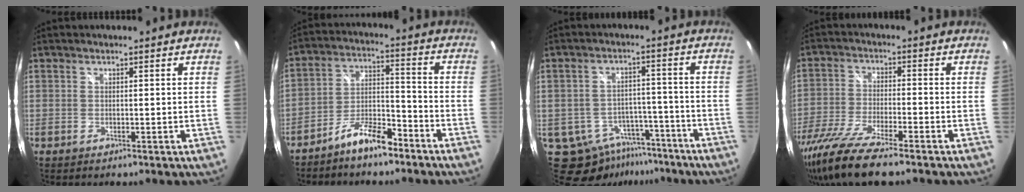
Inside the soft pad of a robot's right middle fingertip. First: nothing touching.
{"total": 8.1, "force": [-6.5, 2.1, 4.3], "torque": [-0.090, 0.026, -0.117]}
{"total": 12.0, "force": [-8.5, 7.5, 3.9], "torque": [-0.087, 0.004, -0.100]}
{"total": 14.4, "force": [-11.2, 1.8, 8.8], "torque": [-0.194, -0.044, -0.209]}